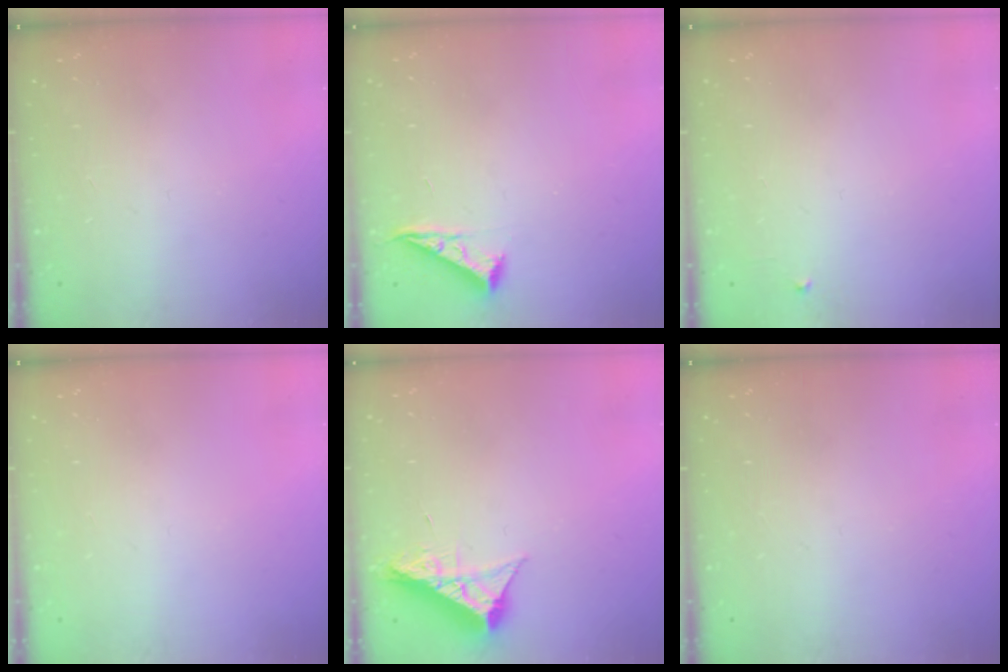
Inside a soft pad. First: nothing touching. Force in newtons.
{"total": 5.0, "press": 5.0, "slide": 0.7}
{"total": 2.4, "press": 2.3, "slide": 0.4}
{"total": 0.0}
{"total": 8.9, "press": 8.9, "slide": 0.3}
{"total": 0.0}